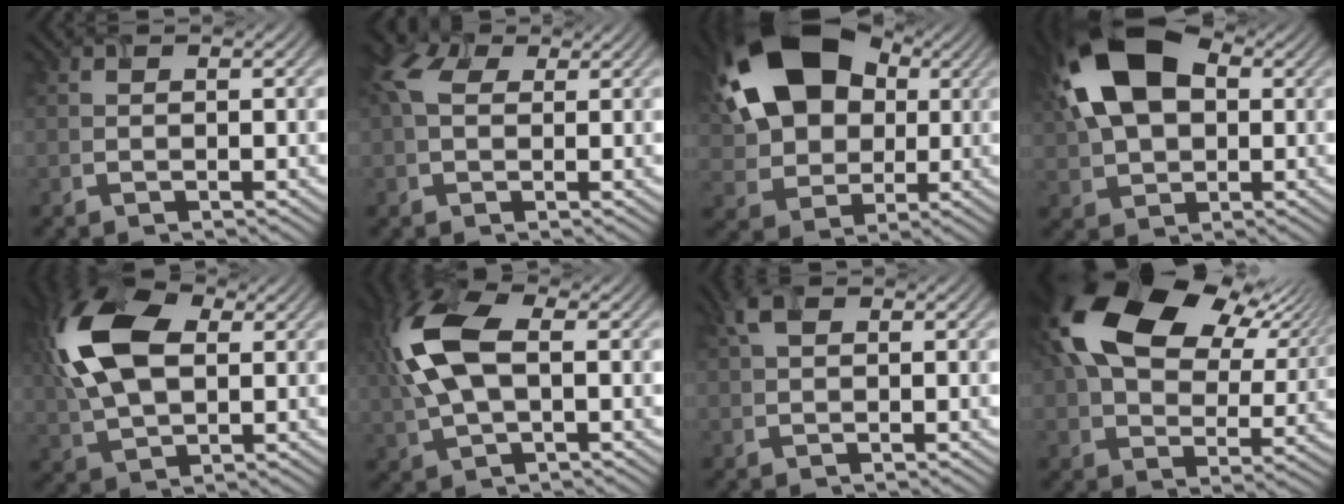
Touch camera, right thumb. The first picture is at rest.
{"total": 4.4, "force": [1.4, 2.9, 3.0], "torque": [-0.081, 0.013, 0.020]}
{"total": 17.3, "force": [4.7, 12.3, 11.3], "torque": [-0.228, 0.031, 0.079]}
{"total": 13.8, "force": [3.3, 8.9, 10.1], "torque": [-0.209, 0.023, 0.047]}
{"total": 13.4, "force": [3.1, 7.9, 10.3], "torque": [-0.253, 0.016, 0.053]}
{"total": 11.1, "force": [1.8, 5.7, 9.3], "torque": [-0.244, 0.007, 0.033]}
{"total": 1.9, "force": [0.9, 0.8, 1.4], "torque": [-0.033, 0.004, 0.018]}
{"total": 20.4, "force": [8.7, 12.7, 13.3], "torque": [-0.283, 0.034, 0.162]}